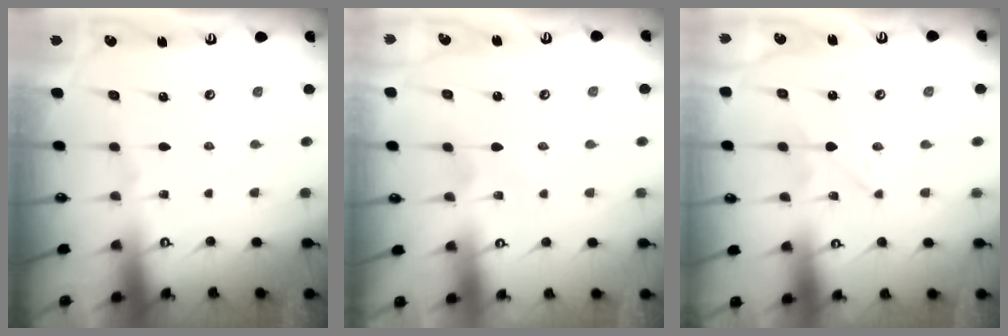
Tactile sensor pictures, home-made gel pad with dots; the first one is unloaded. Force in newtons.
{"total": 0.9, "press": 0.8, "slide": 0.1}
{"total": 0.0}